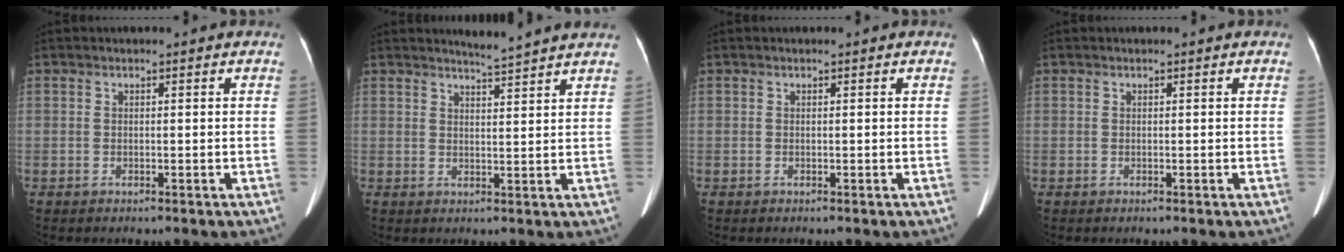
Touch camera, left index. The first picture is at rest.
{"total": 4.1, "force": [3.9, -1.1, 0.8], "torque": [-0.020, -0.007, 0.053]}
{"total": 0.0}
{"total": 0.0}